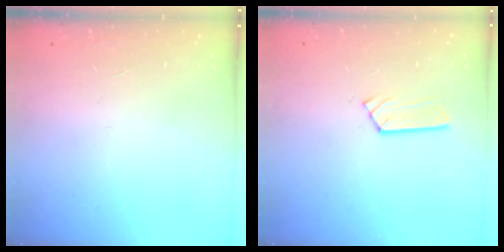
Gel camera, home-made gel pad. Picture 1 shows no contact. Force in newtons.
{"total": 3.5, "press": 3.5, "slide": 0.1}